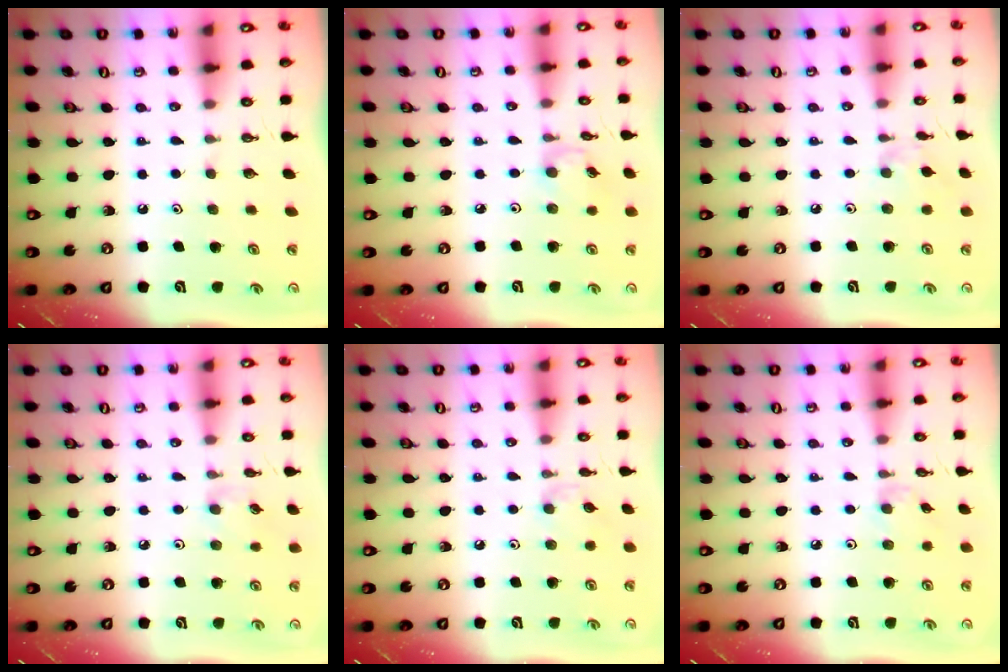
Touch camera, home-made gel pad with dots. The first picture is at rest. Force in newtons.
{"total": 3.4, "press": 3.4, "slide": 0.3}
{"total": 3.0, "press": 3.0, "slide": 0.6}
{"total": 3.4, "press": 3.4, "slide": 0.5}
{"total": 5.6, "press": 5.6, "slide": 0.6}
{"total": 2.2, "press": 2.2, "slide": 0.4}